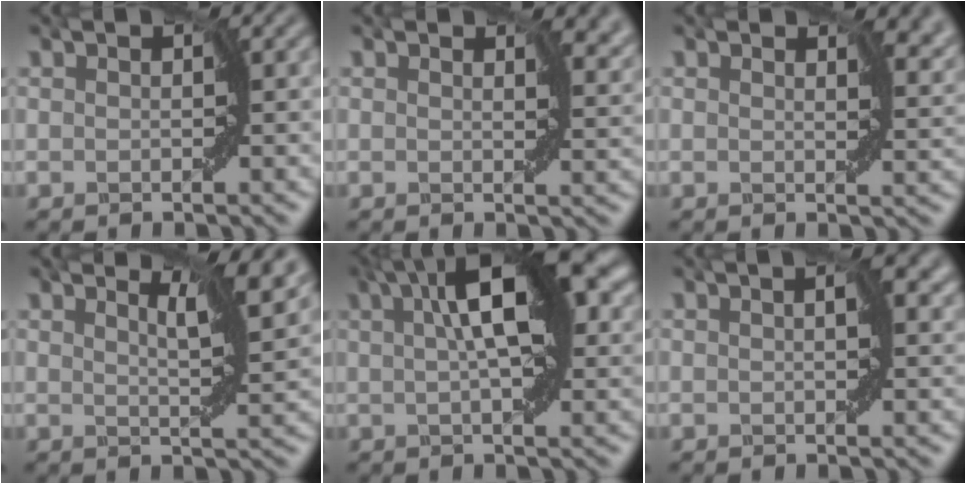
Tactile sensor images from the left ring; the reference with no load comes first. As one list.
[{"total": 3.4, "force": [1.6, 1.9, 2.2], "torque": [-0.028, -0.005, 0.022]}, {"total": 3.8, "force": [1.9, 2.0, 2.6], "torque": [-0.033, -0.005, 0.026]}, {"total": 4.2, "force": [2.3, 0.5, 3.4], "torque": [-0.049, 0.005, 0.030]}, {"total": 9.1, "force": [3.0, 2.7, 8.2], "torque": [-0.122, 0.014, 0.038]}, {"total": 2.7, "force": [0.7, 1.1, 2.4], "torque": [-0.039, 0.000, 0.007]}]